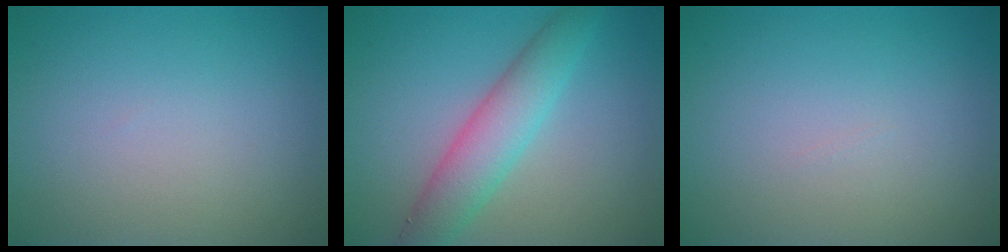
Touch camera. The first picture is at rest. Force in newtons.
{"total": 4.8, "press": 4.8, "slide": 0.1}
{"total": 0.0}